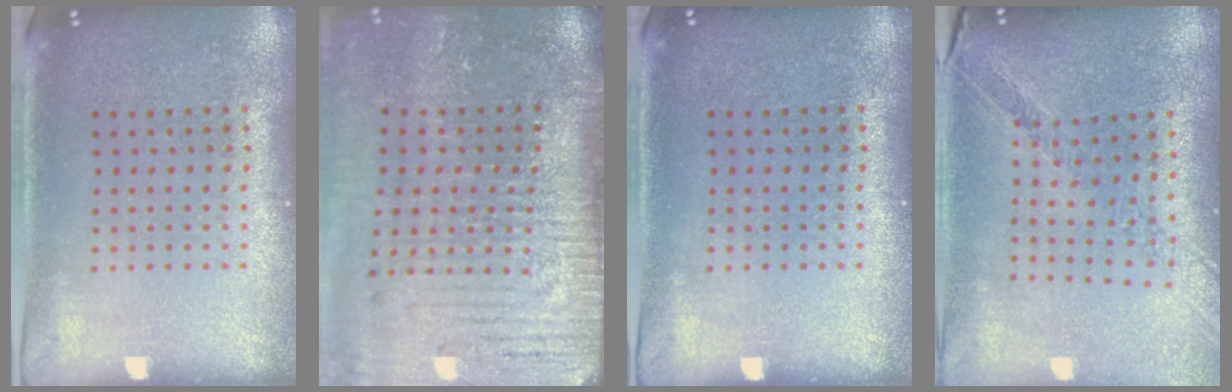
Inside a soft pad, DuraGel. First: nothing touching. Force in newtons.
{"total": 5.3, "press": 4.4, "slide": 3.0}
{"total": 0.0}
{"total": 1.1, "press": 1.1, "slide": 0.2}